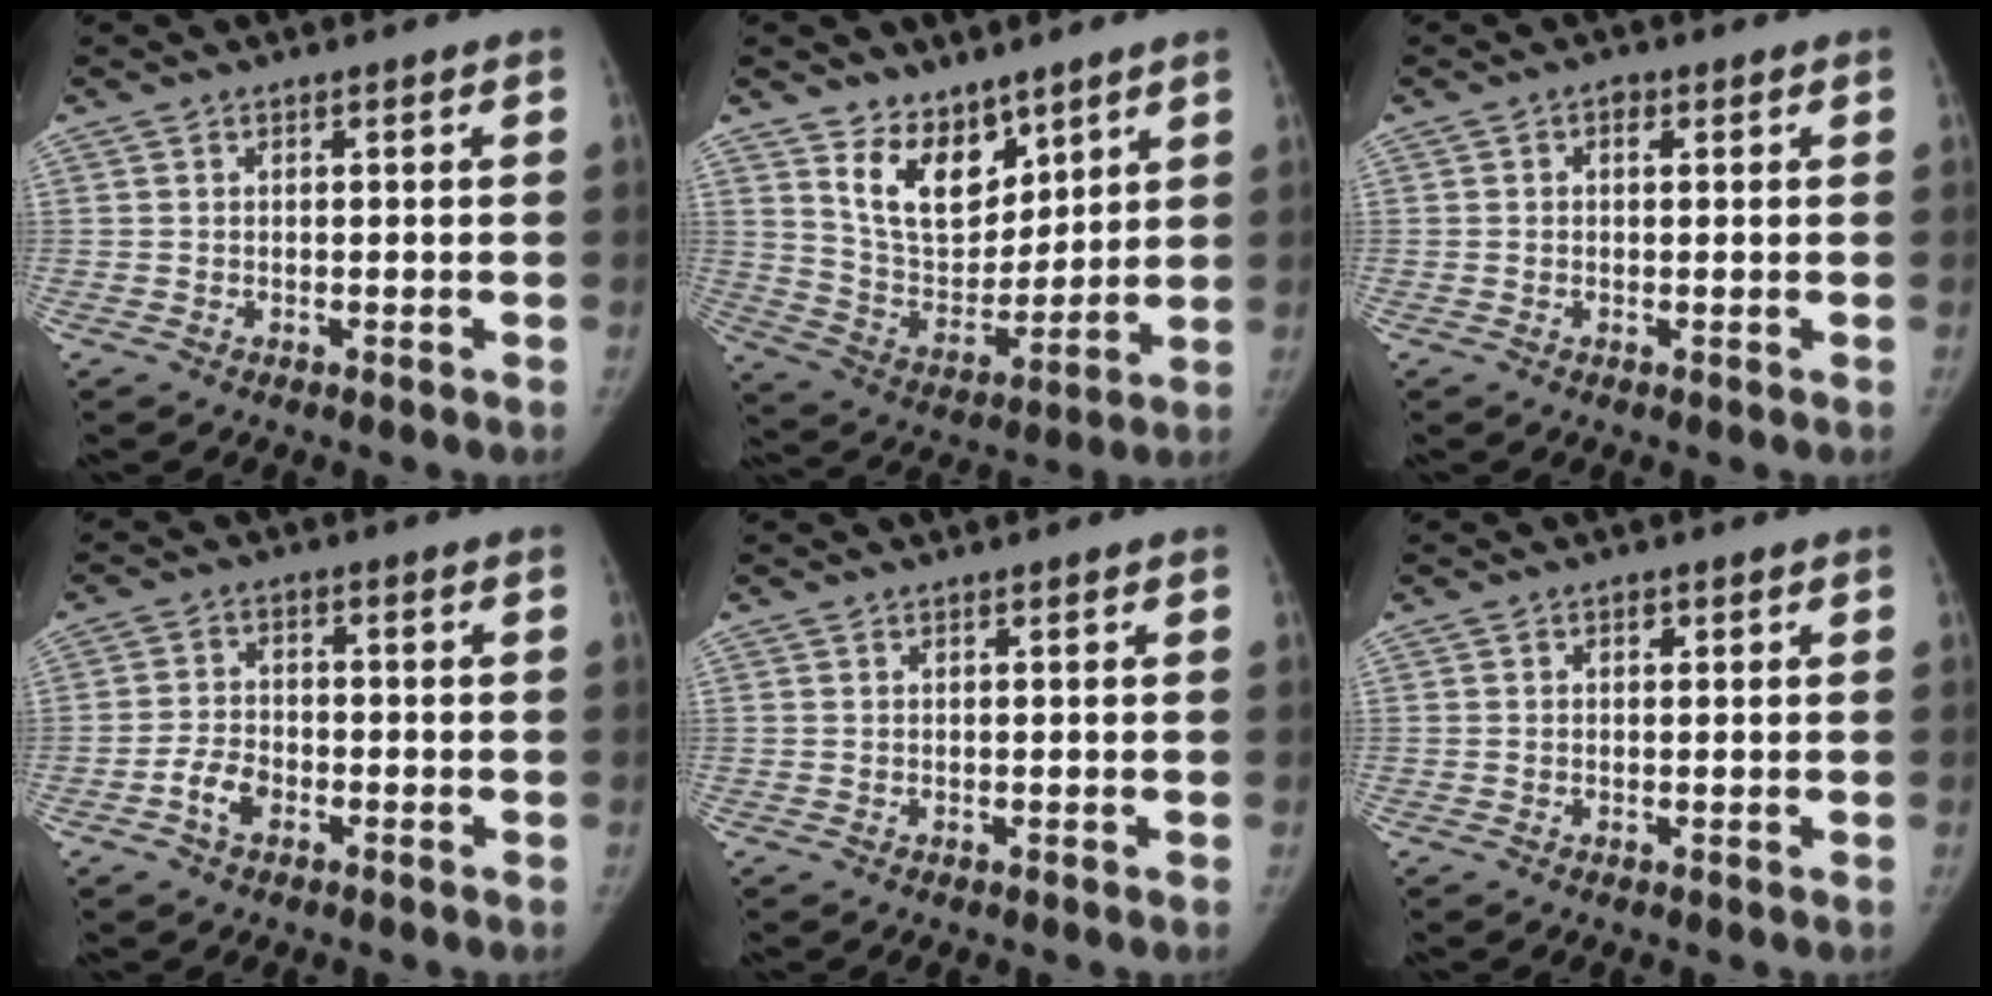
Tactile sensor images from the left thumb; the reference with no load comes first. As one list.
[{"total": 12.6, "force": [8.1, 7.4, 6.1], "torque": [-0.060, -0.067, 0.160]}, {"total": 1.6, "force": [0.4, 1.1, 1.0], "torque": [-0.010, 0.004, 0.002]}, {"total": 4.7, "force": [-2.4, 2.9, 2.7], "torque": [-0.047, 0.021, -0.049]}, {"total": 0.0}, {"total": 0.9, "force": [0.3, 0.6, 0.5], "torque": [-0.003, 0.001, 0.002]}]